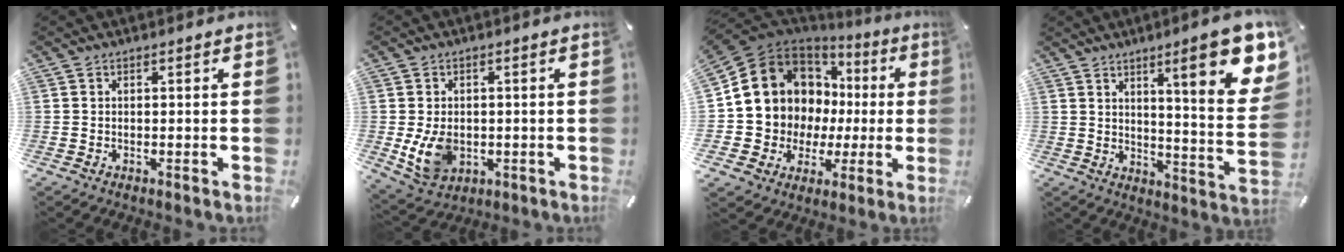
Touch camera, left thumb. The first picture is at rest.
{"total": 8.4, "force": [-0.9, 6.6, 5.1], "torque": [-0.102, -0.002, -0.016]}
{"total": 13.1, "force": [3.4, 12.1, 3.6], "torque": [-0.065, -0.046, 0.084]}
{"total": 17.2, "force": [8.9, 3.6, 14.2], "torque": [-0.193, -0.059, 0.128]}